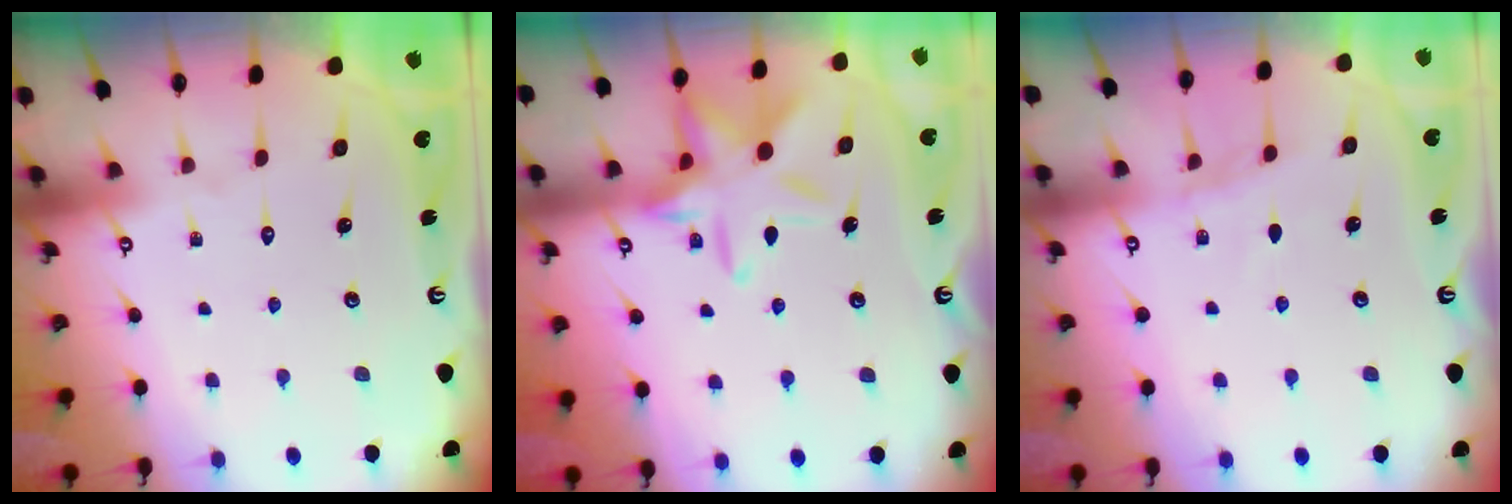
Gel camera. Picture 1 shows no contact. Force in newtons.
{"total": 14.5, "press": 14.4, "slide": 1.0}
{"total": 5.5, "press": 5.5, "slide": 0.5}